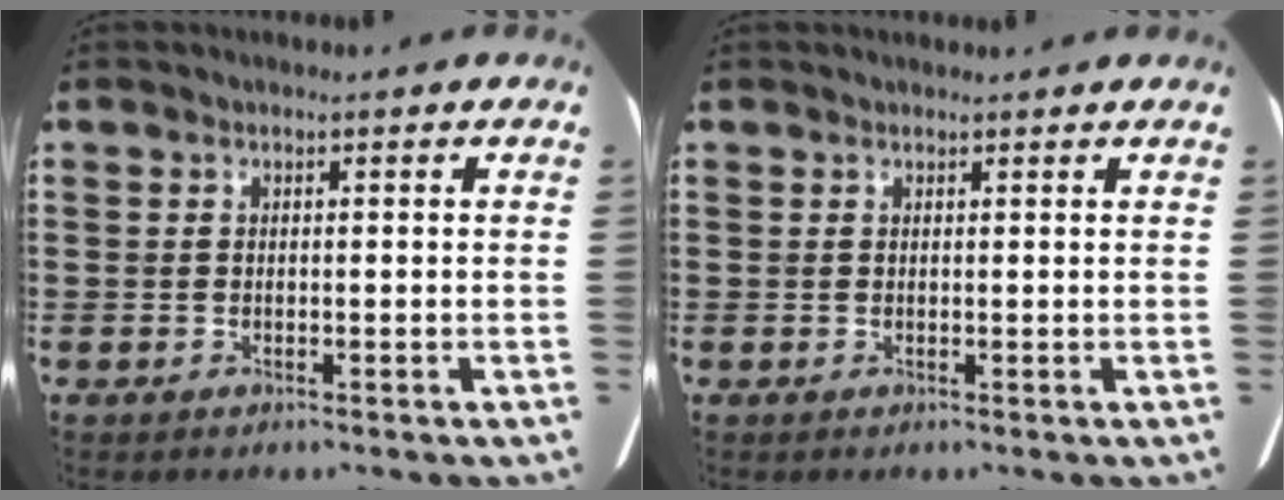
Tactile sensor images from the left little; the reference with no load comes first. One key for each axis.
{"total": 0.5, "fx": 0.5, "fy": 0.0, "fz": 0.2, "tx": 0.005, "ty": -0.002, "tz": 0.007}